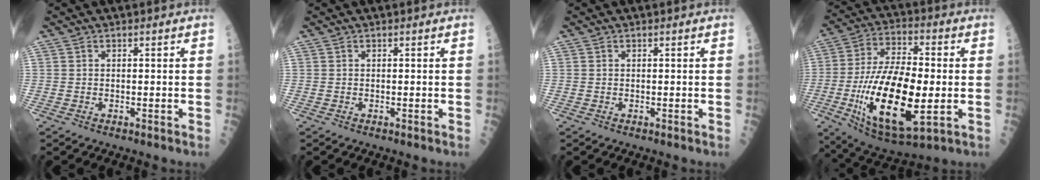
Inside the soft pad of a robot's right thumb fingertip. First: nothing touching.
{"total": 0.0}
{"total": 0.0}
{"total": 23.9, "force": [-4.2, 9.6, 21.5], "torque": [-0.411, 0.002, -0.057]}